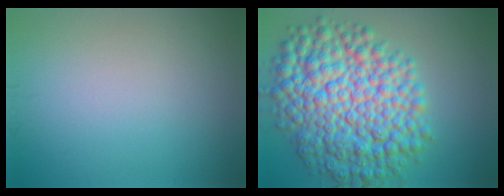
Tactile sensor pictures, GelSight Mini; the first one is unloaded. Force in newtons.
{"total": 12.2, "press": 12.2, "slide": 0.2}